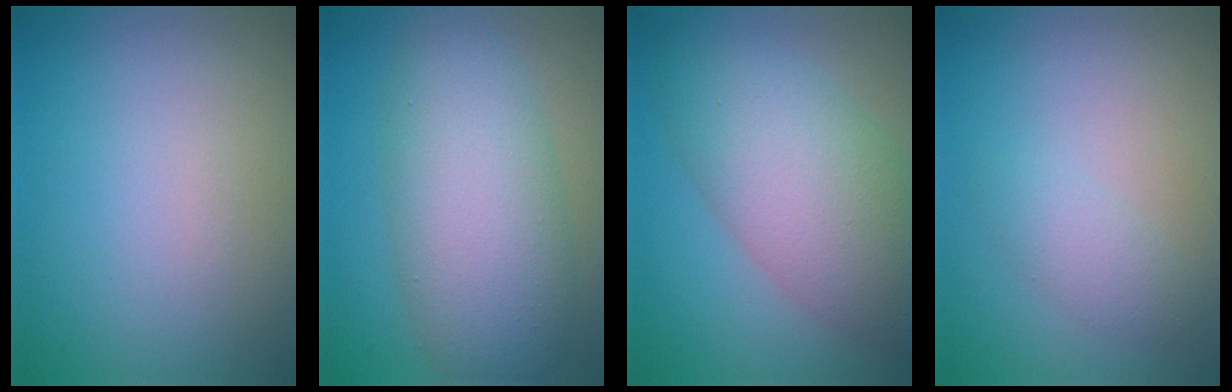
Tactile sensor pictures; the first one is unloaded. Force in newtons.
{"total": 8.5, "press": 8.5, "slide": 0.4}
{"total": 8.5, "press": 8.5, "slide": 0.0}
{"total": 1.8, "press": 1.8, "slide": 0.1}